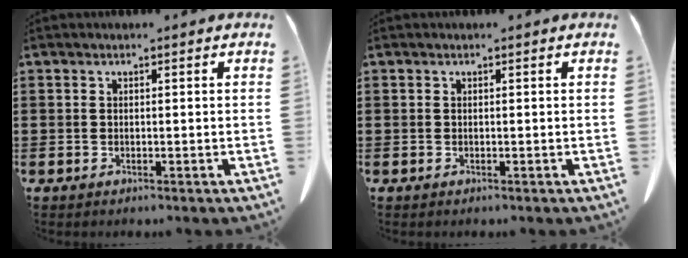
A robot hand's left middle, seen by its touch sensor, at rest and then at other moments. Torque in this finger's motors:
{"motor_torque": [-0.19, 0.24, 0.00, -0.01]}